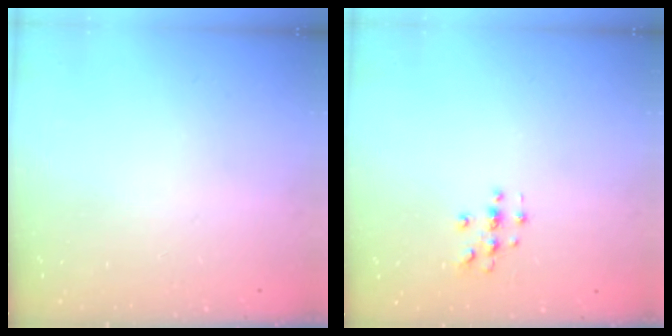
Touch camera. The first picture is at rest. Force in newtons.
{"total": 2.7, "press": 2.7, "slide": 0.3}